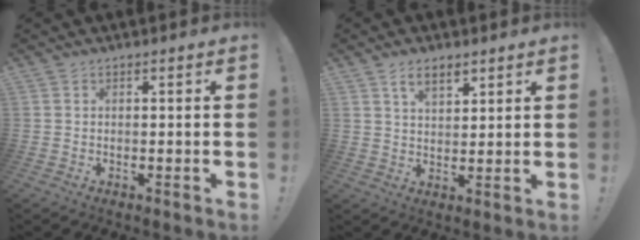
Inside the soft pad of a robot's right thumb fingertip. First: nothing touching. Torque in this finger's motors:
{"motor_torque": [0.02, 0.03, 0.05, 0.06, 0.15]}